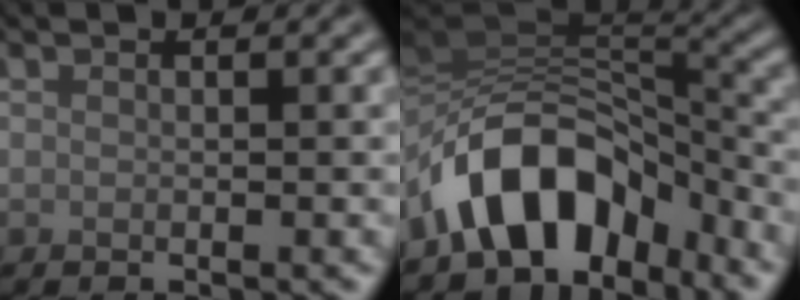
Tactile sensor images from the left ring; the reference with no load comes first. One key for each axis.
{"total": 9.8, "fx": -6.3, "fy": 5.3, "fz": 5.4, "tx": -0.069, "ty": 0.012, "tz": -0.119}